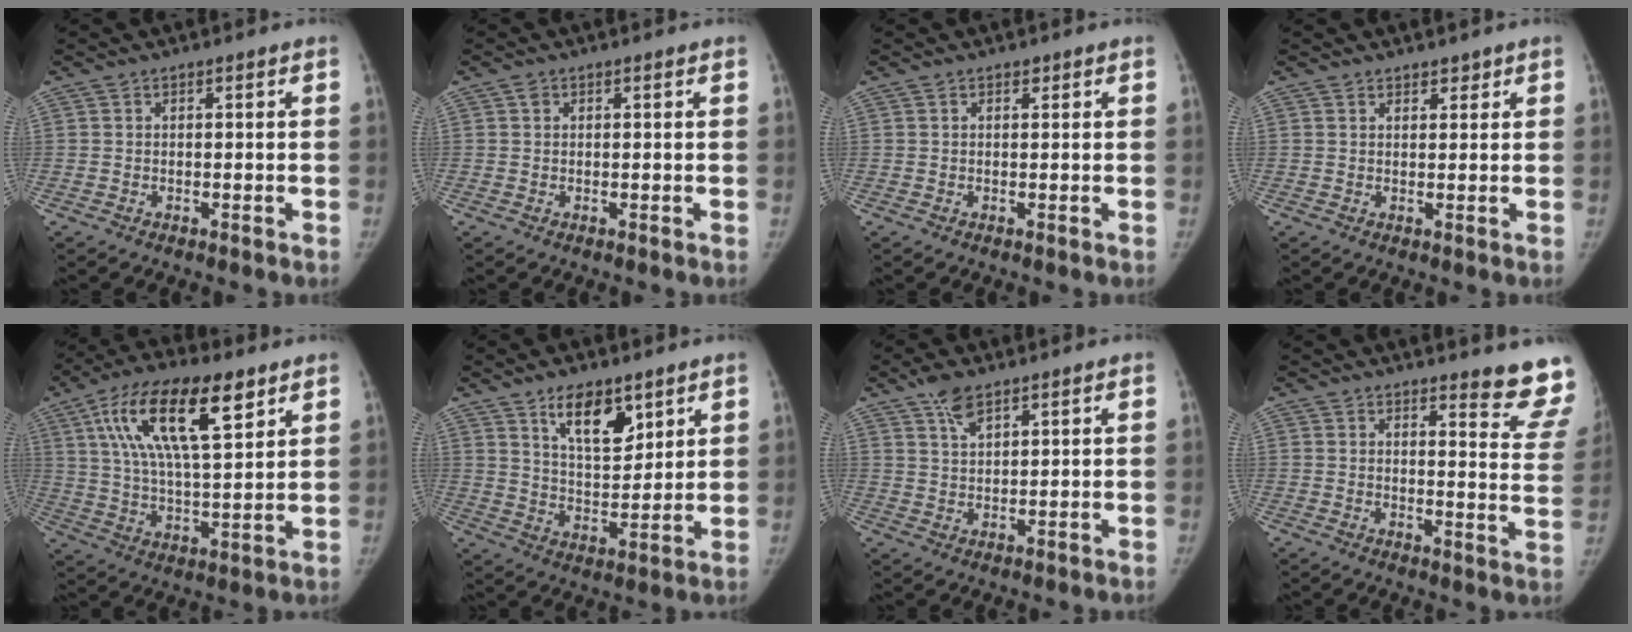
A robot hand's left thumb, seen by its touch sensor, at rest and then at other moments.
{"total": 1.1, "force": [0.6, 0.8, 0.5], "torque": [-0.003, -0.002, 0.007]}
{"total": 0.7, "force": [0.5, 0.5, 0.1], "torque": [0.010, -0.008, 0.003]}
{"total": 1.7, "force": [1.4, 0.9, 0.1], "torque": [0.020, -0.014, 0.017]}
{"total": 19.4, "force": [9.1, 7.4, 15.5], "torque": [-0.258, -0.021, 0.160]}
{"total": 10.7, "force": [6.5, 5.1, 6.7], "torque": [-0.079, -0.054, 0.117]}
{"total": 5.0, "force": [3.5, 2.1, 2.9], "torque": [-0.046, -0.012, 0.068]}
{"total": 11.7, "force": [10.7, 1.2, 4.7], "torque": [-0.030, -0.113, 0.107]}